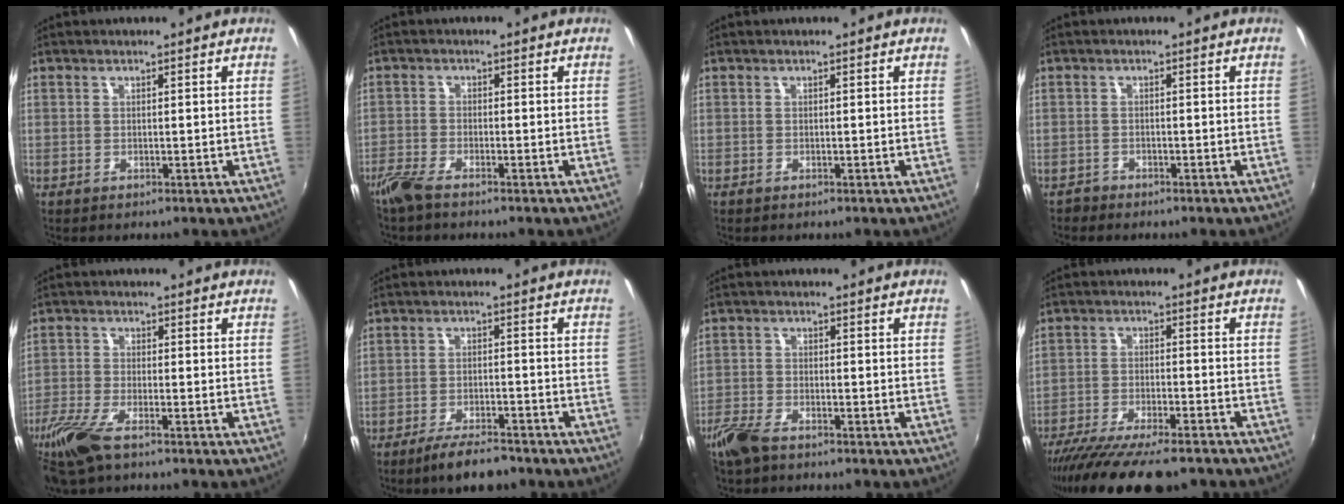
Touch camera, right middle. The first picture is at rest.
{"total": 4.0, "force": [-3.4, 0.7, 2.0], "torque": [-0.058, -0.010, -0.072]}
{"total": 0.0}
{"total": 1.5, "force": [-1.4, 0.7, -0.1], "torque": [-0.002, 0.000, -0.027]}
{"total": 8.5, "force": [-5.9, 2.4, 5.8], "torque": [-0.147, -0.024, -0.120]}
{"total": 7.5, "force": [-6.1, 1.8, 3.8], "torque": [-0.086, -0.010, -0.102]}
{"total": 5.6, "force": [-4.4, 2.1, 2.8], "torque": [-0.078, -0.010, -0.090]}
{"total": 17.8, "force": [-14.8, 3.6, 9.2], "torque": [-0.179, -0.044, -0.235]}